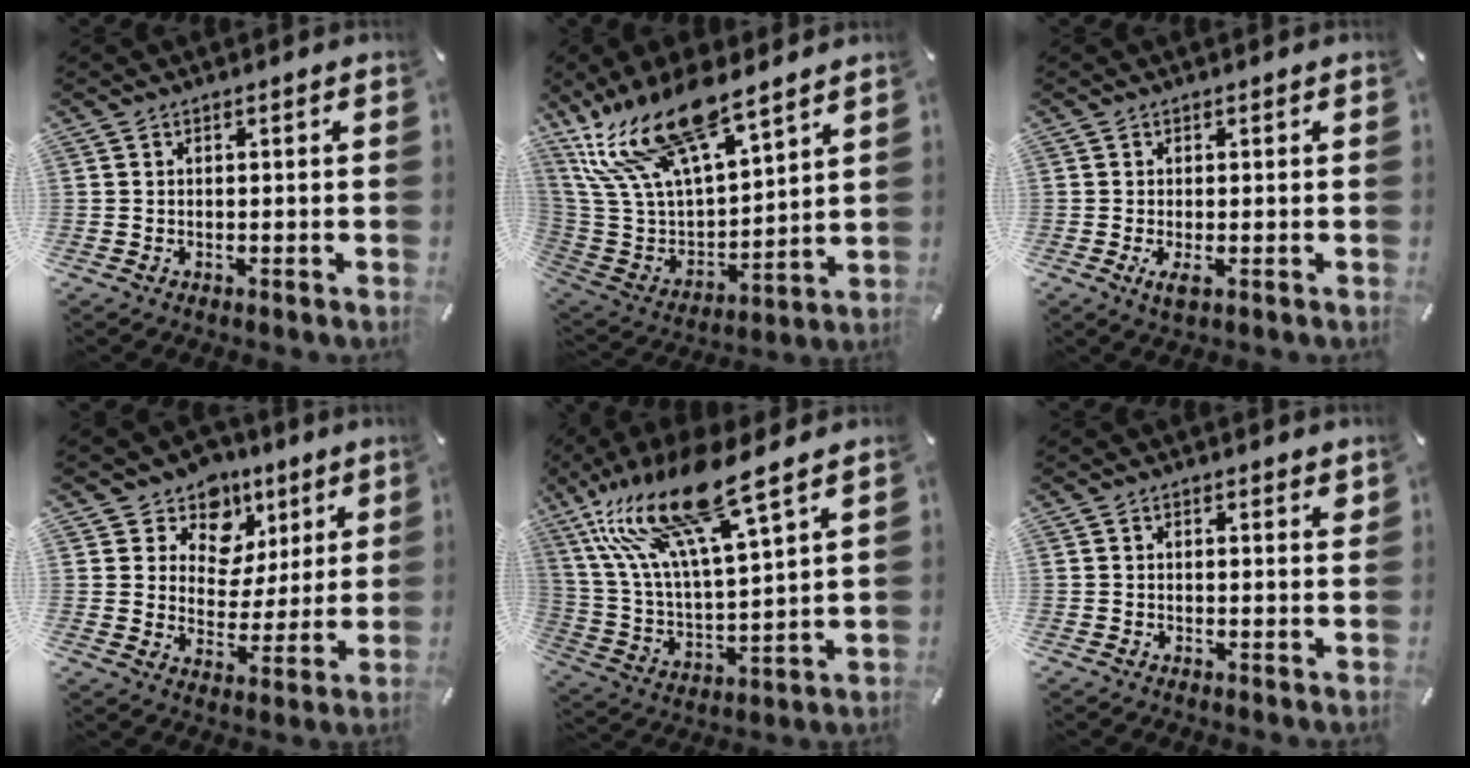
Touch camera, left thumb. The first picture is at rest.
{"total": 21.8, "force": [16.2, 8.6, 11.9], "torque": [-0.255, -0.102, 0.291]}
{"total": 2.6, "force": [-0.4, 0.8, 2.4], "torque": [-0.047, -0.011, -0.011]}
{"total": 10.3, "force": [5.3, 8.5, 2.3], "torque": [-0.042, -0.040, 0.100]}
{"total": 21.7, "force": [15.3, 5.1, 14.5], "torque": [-0.315, -0.094, 0.256]}
{"total": 1.3, "force": [0.8, 0.5, 0.9], "torque": [-0.004, -0.006, 0.012]}